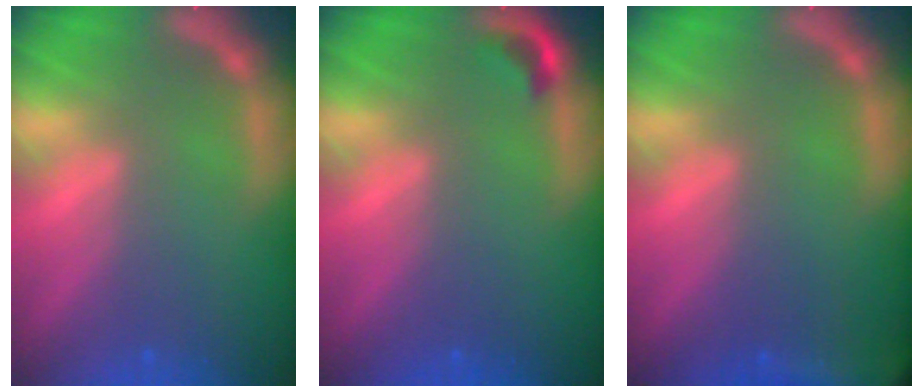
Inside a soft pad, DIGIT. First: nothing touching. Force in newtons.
{"total": 1.4}
{"total": 9.5}